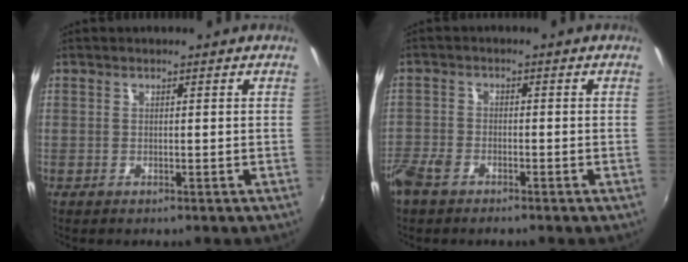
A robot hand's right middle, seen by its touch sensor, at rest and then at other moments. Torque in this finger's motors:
{"motor_torque": [0.95, -0.80, 0.14, 0.10]}